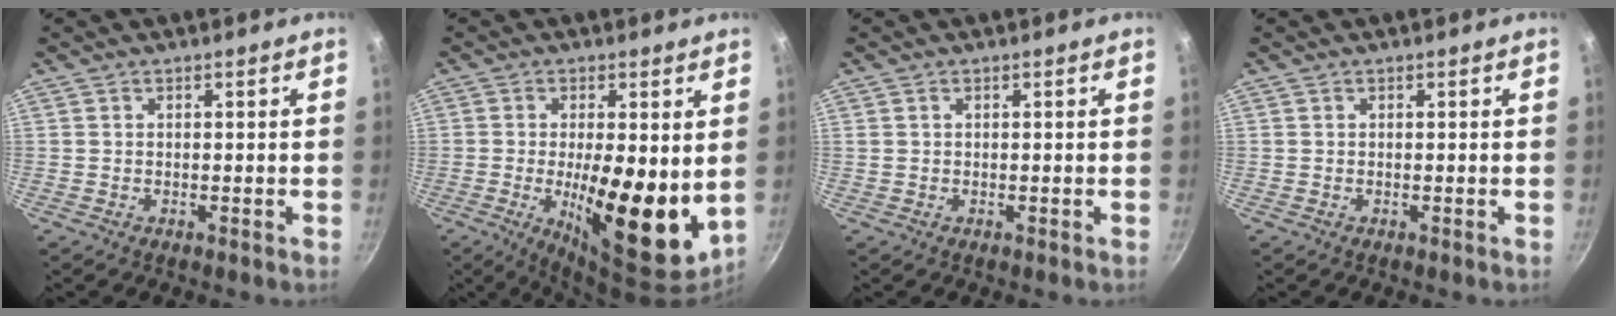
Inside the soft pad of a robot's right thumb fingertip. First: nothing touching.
{"total": 15.5, "force": [-0.7, 5.2, 14.6], "torque": [-0.205, -0.025, -0.006]}
{"total": 0.5, "force": [0.2, 0.4, 0.3], "torque": [-0.005, 0.002, 0.004]}
{"total": 0.0}